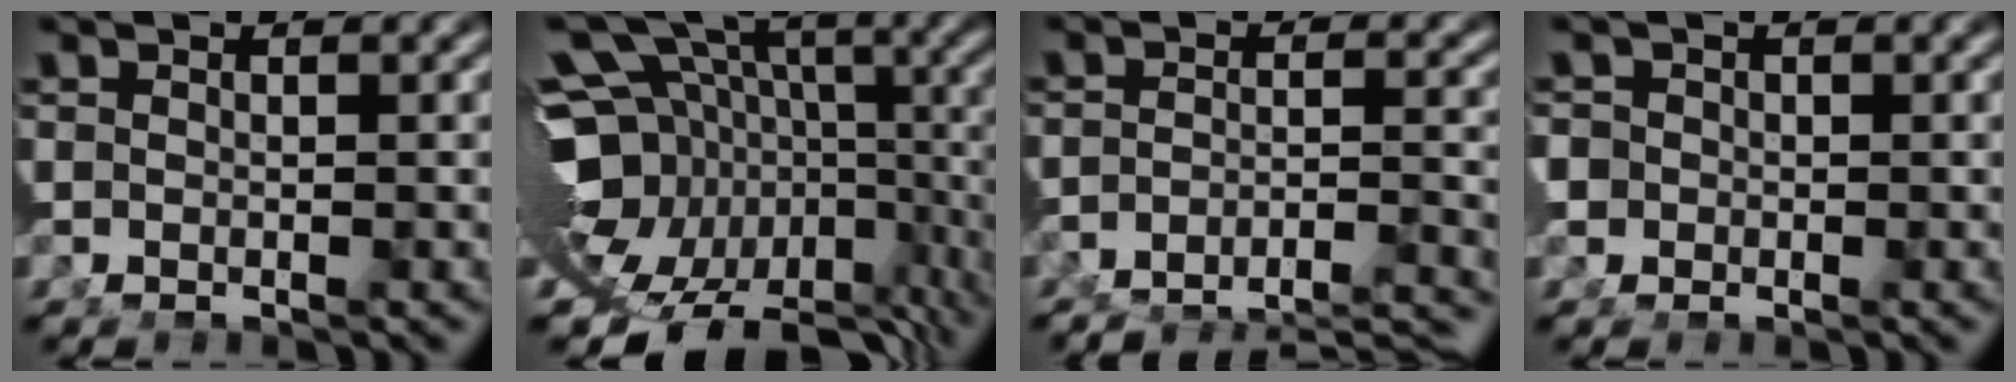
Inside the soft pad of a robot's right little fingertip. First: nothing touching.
{"total": 21.2, "force": [-5.9, 16.0, 12.6], "torque": [-0.213, -0.060, -0.074]}
{"total": 11.9, "force": [-11.2, 3.1, 2.6], "torque": [-0.014, -0.027, -0.169]}
{"total": 2.4, "force": [-0.7, 2.1, 0.8], "torque": [-0.025, -0.013, -0.009]}